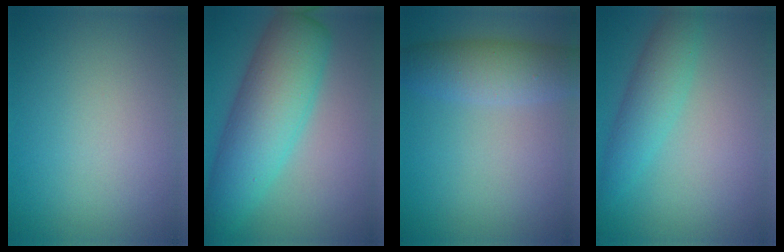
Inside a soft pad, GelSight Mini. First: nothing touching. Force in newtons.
{"total": 8.3, "press": 8.2, "slide": 0.1}
{"total": 4.5, "press": 4.4, "slide": 0.2}
{"total": 3.3, "press": 3.3, "slide": 0.1}